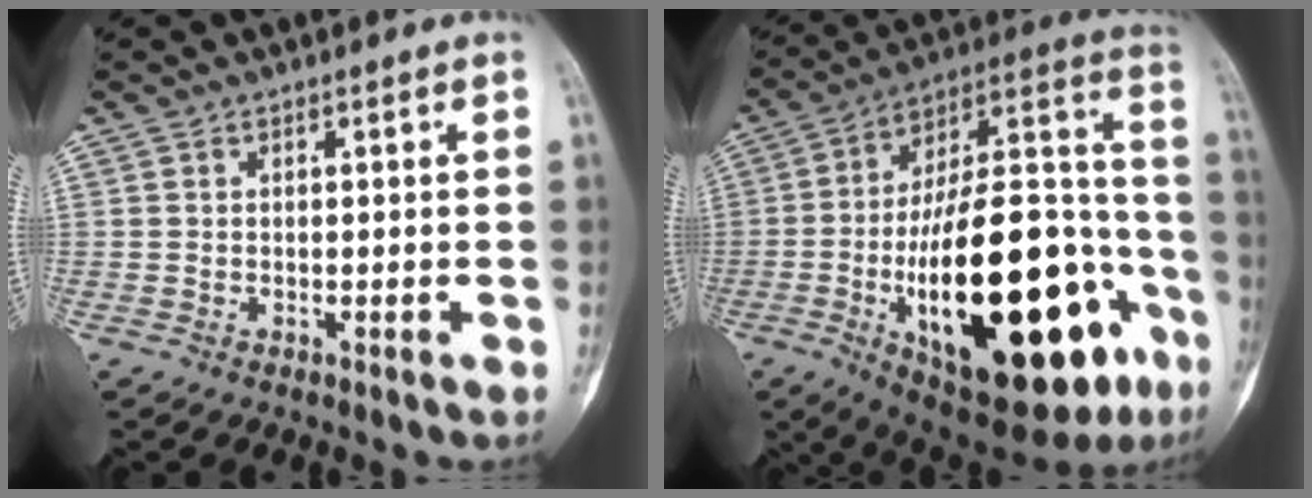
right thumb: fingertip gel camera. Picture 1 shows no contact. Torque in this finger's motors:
{"motor_torque": [2.35, 2.66, 2.77, 0.00, 0.90]}